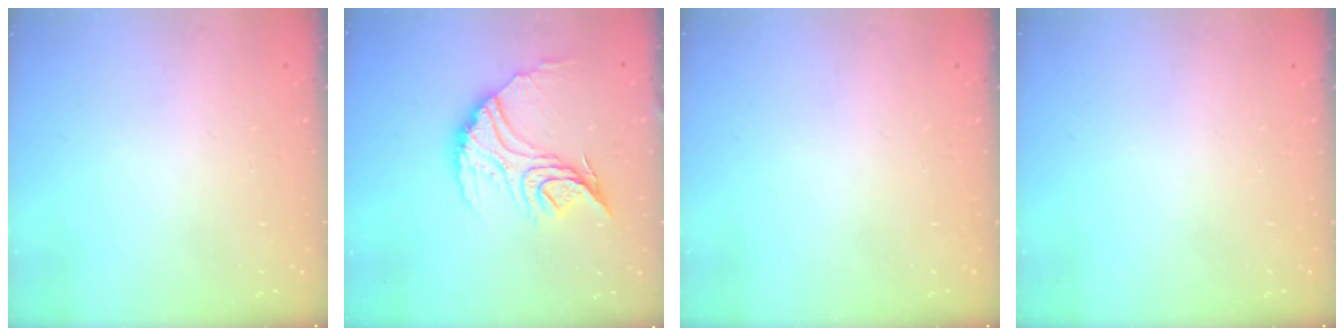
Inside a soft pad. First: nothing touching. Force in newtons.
{"total": 16.7, "press": 16.6, "slide": 1.5}
{"total": 0.0}
{"total": 0.0}